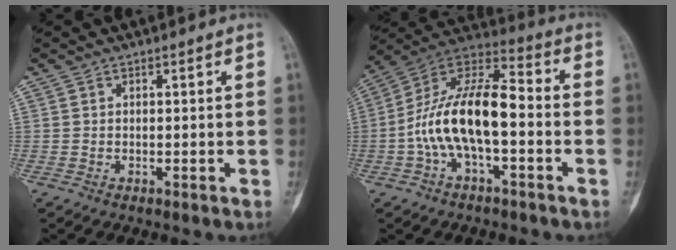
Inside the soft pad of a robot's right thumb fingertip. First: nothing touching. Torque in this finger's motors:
{"motor_torque": [0.65, 0.60, 1.79, -0.42, 0.20]}